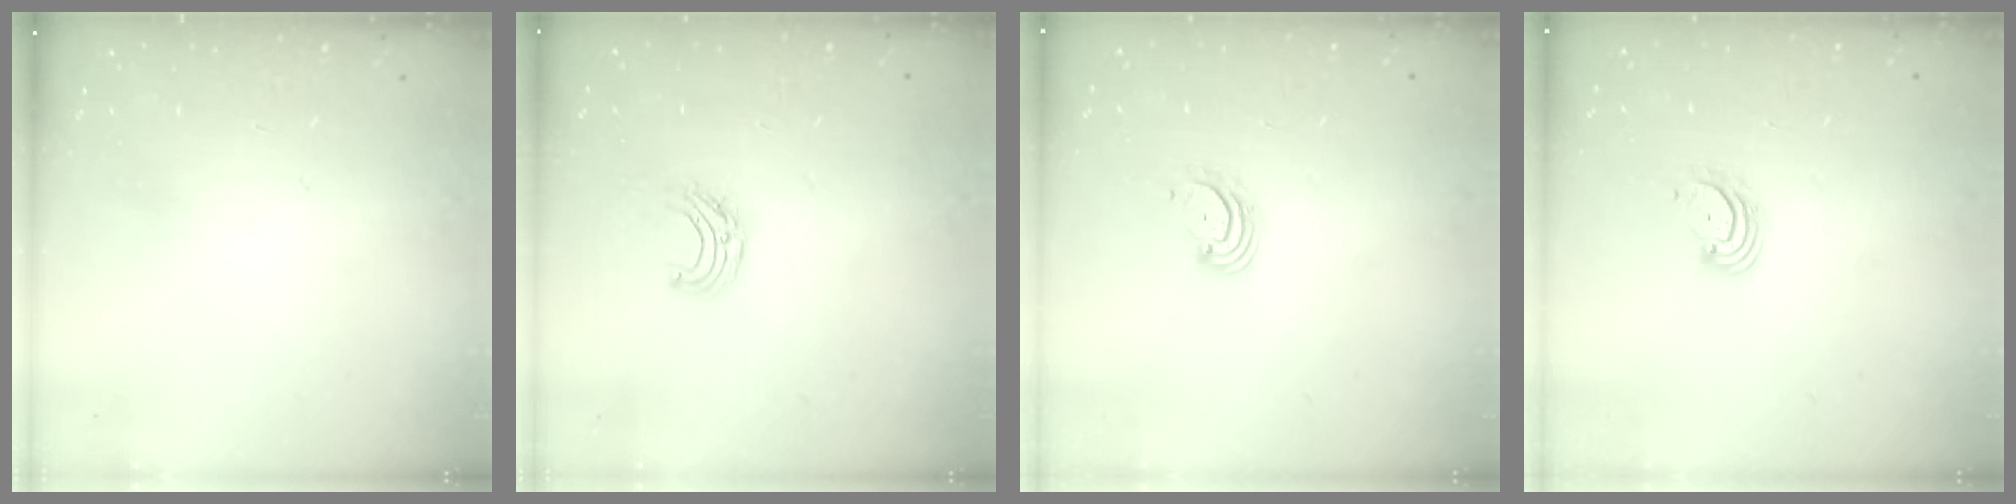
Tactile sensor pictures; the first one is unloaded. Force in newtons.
{"total": 5.9, "press": 5.8, "slide": 0.7}
{"total": 2.9, "press": 2.9, "slide": 0.4}
{"total": 2.9, "press": 2.9, "slide": 0.4}